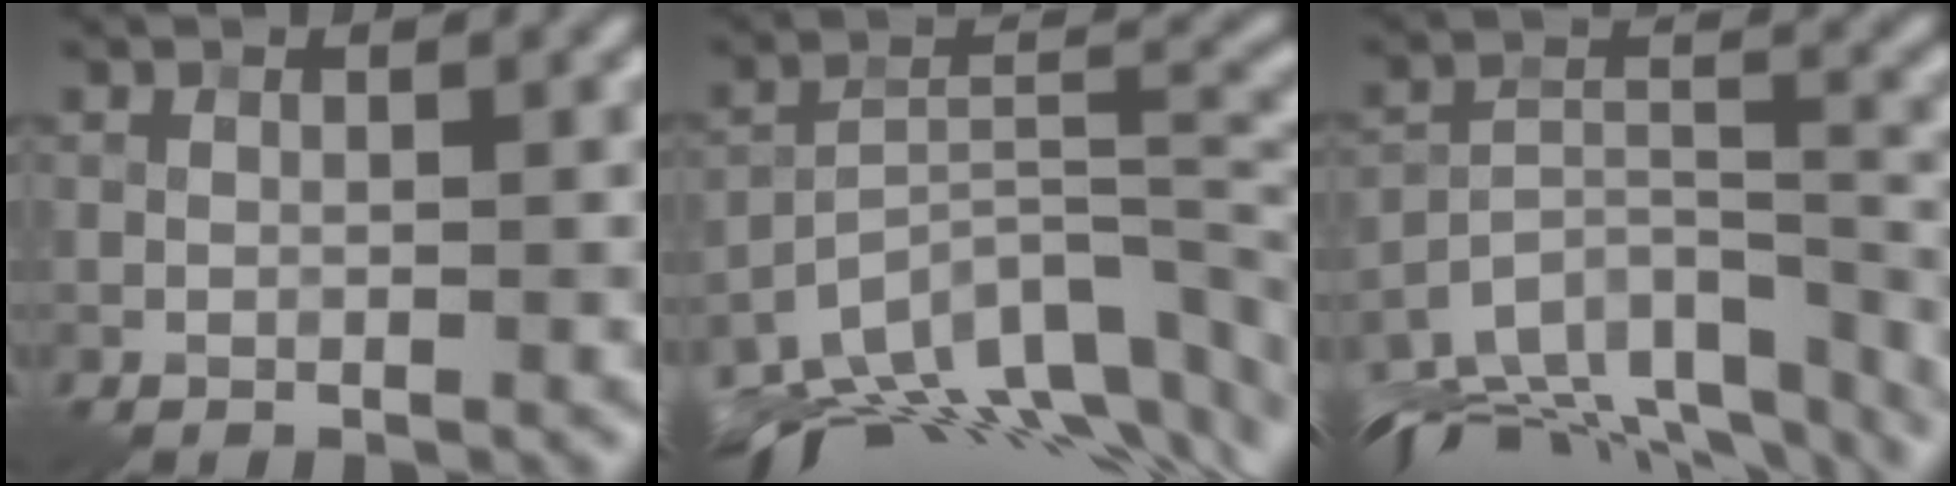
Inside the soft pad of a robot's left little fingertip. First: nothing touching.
{"total": 13.1, "force": [-9.4, 4.7, 7.7], "torque": [-0.145, 0.008, -0.153]}
{"total": 14.2, "force": [-12.0, 4.9, 5.6], "torque": [-0.101, 0.006, -0.162]}